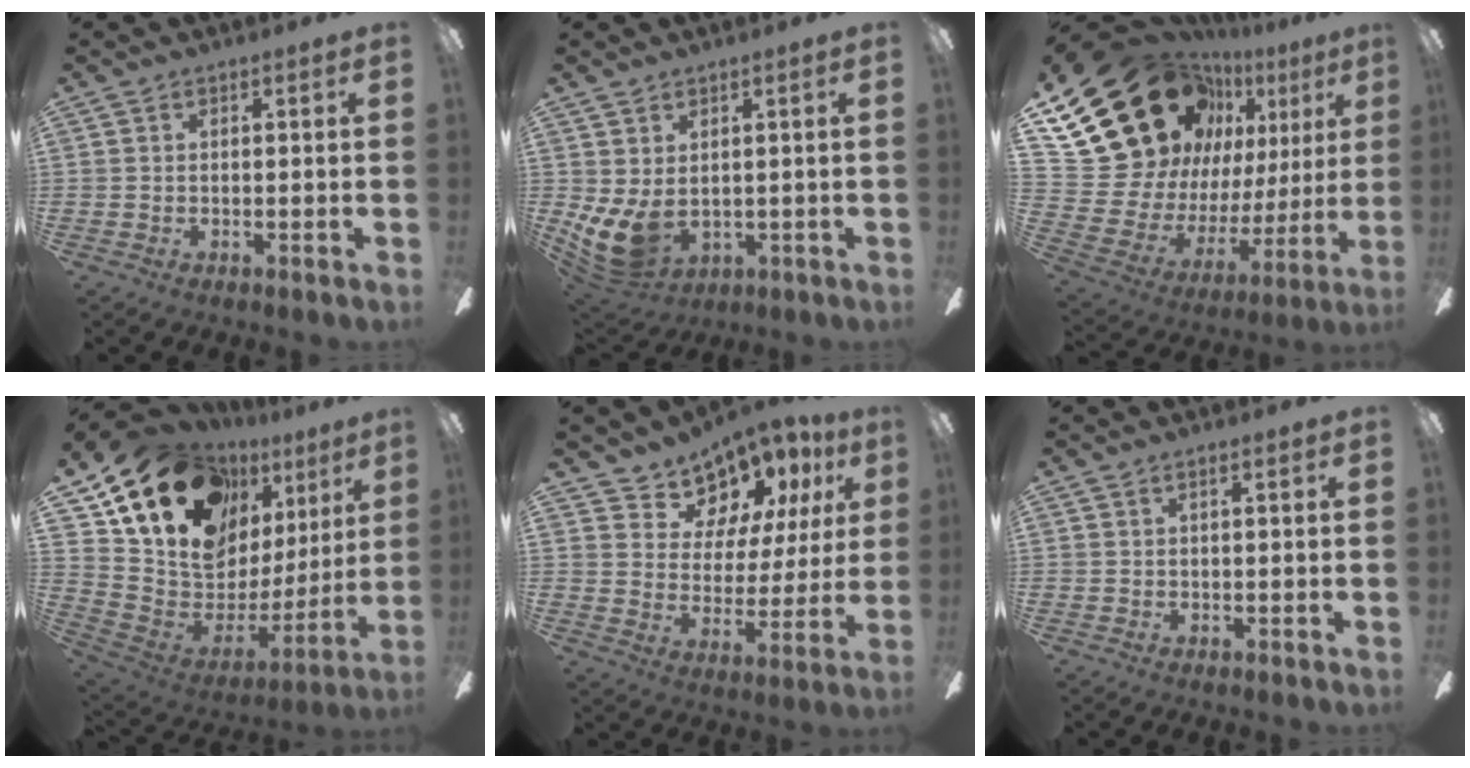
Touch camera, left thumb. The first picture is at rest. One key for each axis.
{"total": 8.2, "fx": 0.1, "fy": 5.3, "fz": 6.2, "tx": -0.150, "ty": -0.019, "tz": 0.007}
{"total": 29.8, "fx": 14.8, "fy": 20.5, "fz": 15.8, "tx": -0.277, "ty": -0.117, "tz": 0.312}
{"total": 19.4, "fx": 13.4, "fy": 11.1, "fz": 8.5, "tx": -0.174, "ty": -0.094, "tz": 0.254}
{"total": 11.1, "fx": 9.2, "fy": 5.9, "fz": 1.6, "tx": -0.038, "ty": -0.083, "tz": 0.176}
{"total": 1.0, "fx": 0.4, "fy": 0.1, "fz": 0.9, "tx": -0.019, "ty": 0.000, "tz": 0.007}